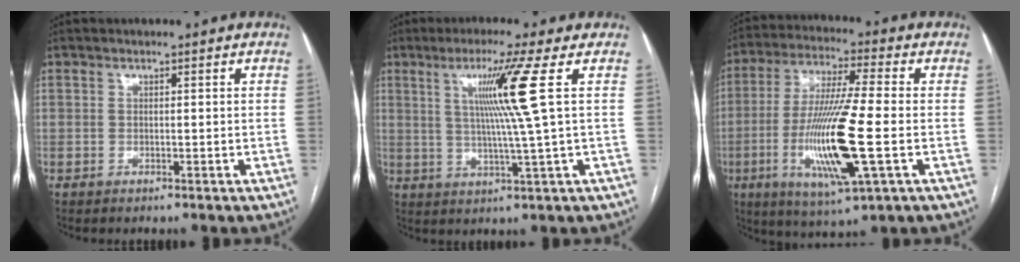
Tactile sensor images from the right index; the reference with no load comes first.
{"total": 9.3, "force": [2.7, -3.1, 8.3], "torque": [-0.150, -0.005, 0.061]}
{"total": 16.5, "force": [-3.6, 1.1, 16.0], "torque": [-0.324, -0.019, -0.066]}